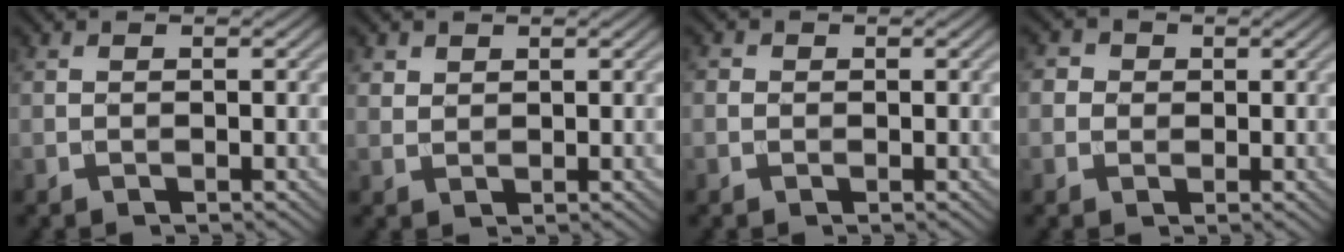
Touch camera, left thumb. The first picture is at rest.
{"total": 1.6, "force": [1.1, 1.0, 0.5], "torque": [-0.014, 0.000, 0.026]}
{"total": 0.9, "force": [-0.1, 0.9, 0.2], "torque": [-0.003, -0.002, -0.005]}
{"total": 2.6, "force": [0.5, 2.4, 0.7], "torque": [-0.019, -0.001, 0.001]}